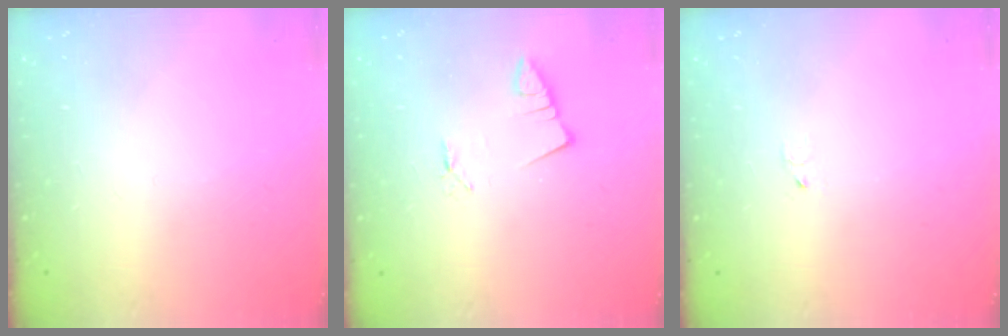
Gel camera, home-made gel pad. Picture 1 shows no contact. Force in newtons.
{"total": 1.3, "press": 1.3, "slide": 0.0}
{"total": 2.4, "press": 2.4, "slide": 0.2}